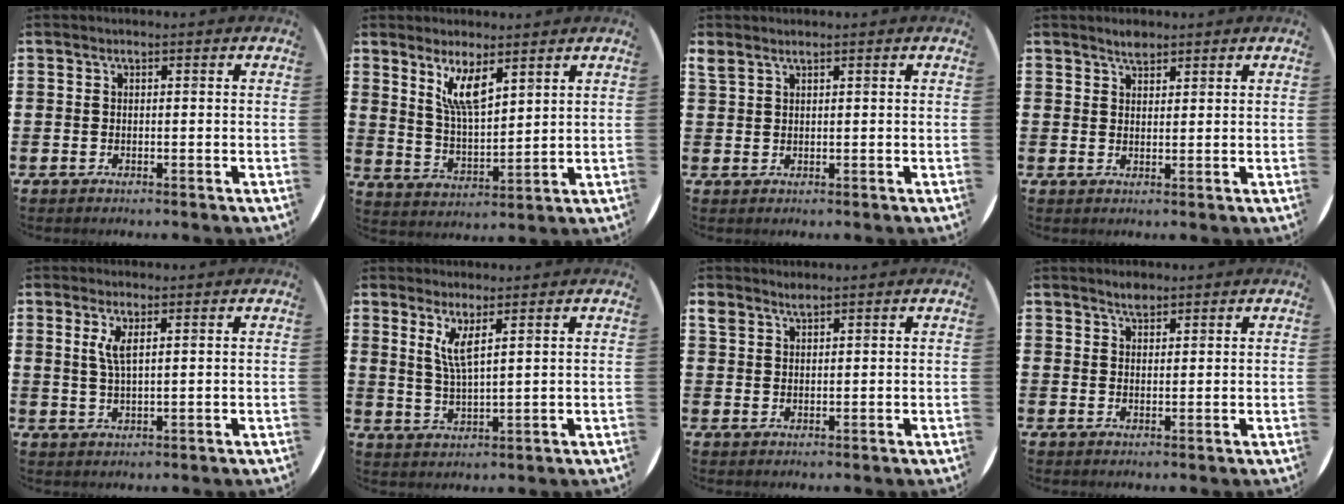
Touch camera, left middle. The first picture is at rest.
{"total": 6.8, "force": [4.6, 1.9, 4.5], "torque": [-0.093, -0.016, 0.079]}
{"total": 1.1, "force": [1.1, 0.1, 0.2], "torque": [-0.005, 0.002, 0.020]}
{"total": 1.8, "force": [1.7, 0.5, 0.2], "torque": [0.002, 0.000, 0.031]}
{"total": 2.9, "force": [1.4, 0.6, 2.5], "torque": [-0.052, 0.005, 0.023]}
{"total": 4.2, "force": [2.8, 0.5, 3.1], "torque": [-0.068, -0.003, 0.048]}
{"total": 1.5, "force": [1.5, 0.3, 0.1], "torque": [-0.003, 0.001, 0.028]}
{"total": 1.7, "force": [1.6, 0.5, 0.3], "torque": [0.002, 0.001, 0.029]}